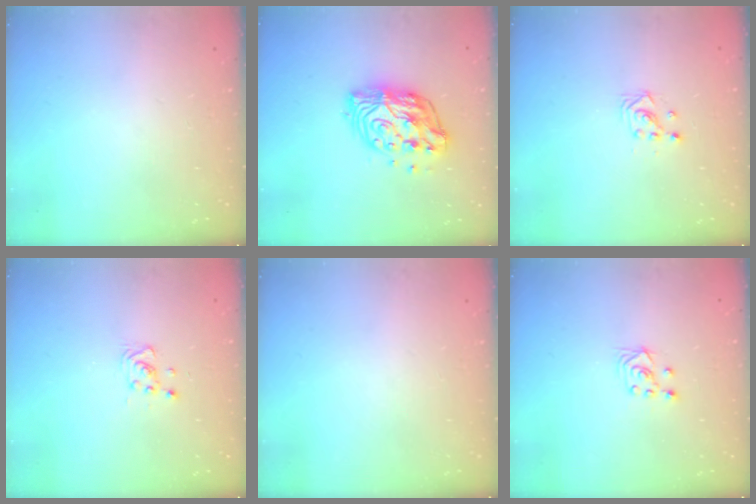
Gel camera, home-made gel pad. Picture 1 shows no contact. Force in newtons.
{"total": 12.5, "press": 12.5, "slide": 1.1}
{"total": 2.9, "press": 2.9, "slide": 0.3}
{"total": 4.4, "press": 4.2, "slide": 1.1}
{"total": 0.0}
{"total": 2.8, "press": 2.6, "slide": 1.1}